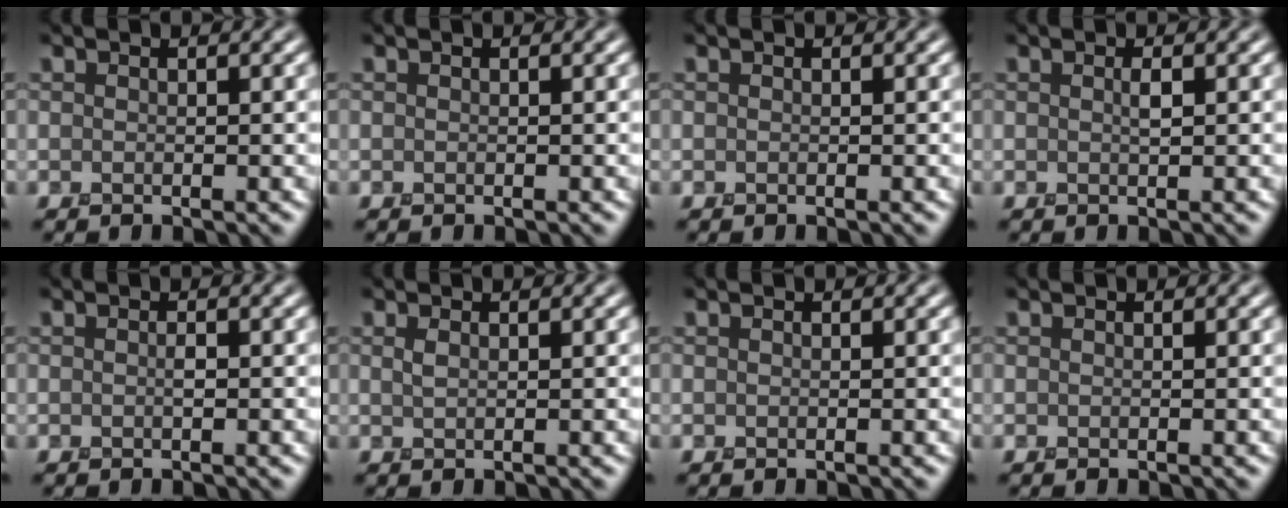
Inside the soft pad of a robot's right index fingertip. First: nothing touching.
{"total": 0.0}
{"total": 0.0}
{"total": 0.8, "force": [0.2, 0.0, 0.7], "torque": [-0.017, 0.005, 0.004]}
{"total": 0.6, "force": [0.0, 0.2, 0.6], "torque": [-0.013, 0.002, 0.000]}
{"total": 0.6, "force": [0.3, 0.1, 0.5], "torque": [-0.015, 0.005, 0.006]}
{"total": 0.0}
{"total": 0.0}